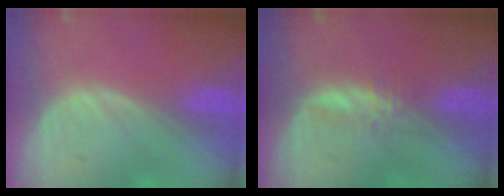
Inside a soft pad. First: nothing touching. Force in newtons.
{"total": 2.0, "press": 1.8, "slide": 0.6}